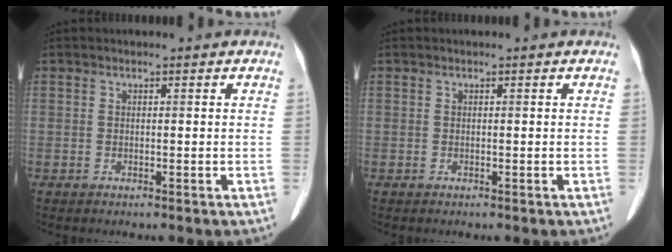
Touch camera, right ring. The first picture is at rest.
{"total": 0.0}